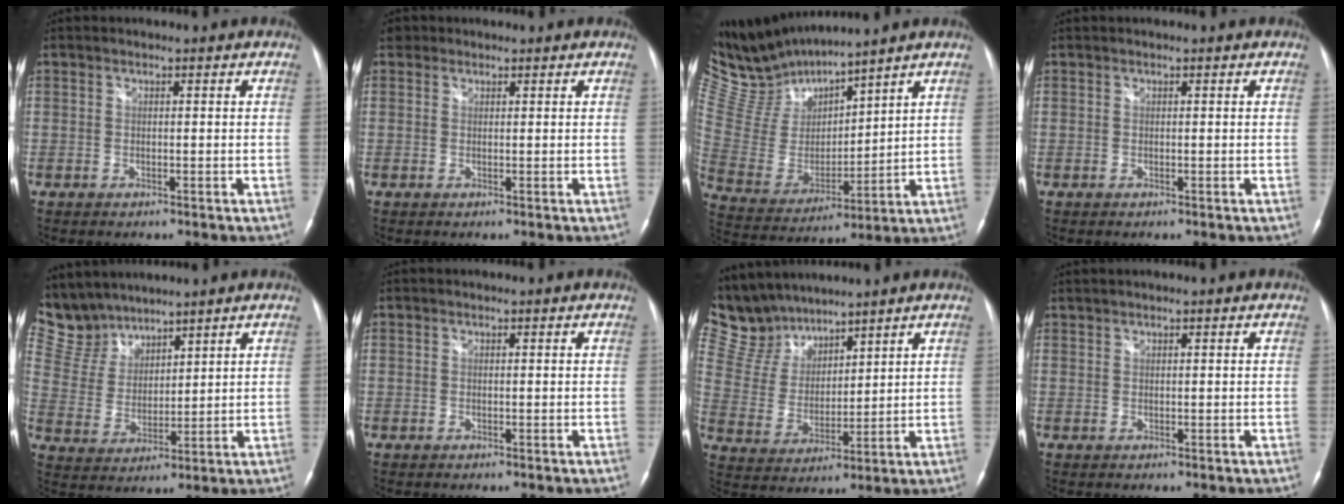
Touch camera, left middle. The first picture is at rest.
{"total": 1.5, "force": [1.0, 1.1, 0.1], "torque": [0.003, 0.011, 0.014]}
{"total": 13.2, "force": [12.8, 1.3, 3.1], "torque": [-0.089, 0.003, 0.271]}
{"total": 0.0}
{"total": 8.2, "force": [7.7, 2.9, 0.0], "torque": [-0.013, 0.014, 0.174]}
{"total": 0.0}
{"total": 9.7, "force": [9.1, 3.3, 0.9], "torque": [-0.041, 0.018, 0.199]}
{"total": 0.7, "force": [0.7, -0.1, 0.2], "torque": [-0.007, 0.011, 0.019]}